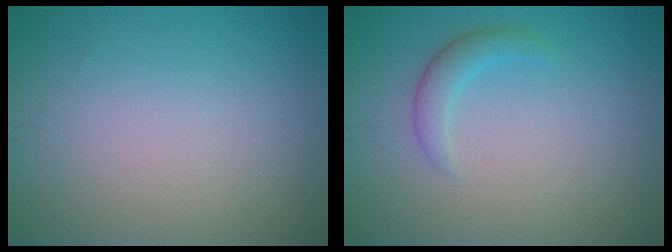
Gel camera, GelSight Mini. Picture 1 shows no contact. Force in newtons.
{"total": 1.8, "press": 1.8, "slide": 0.0}